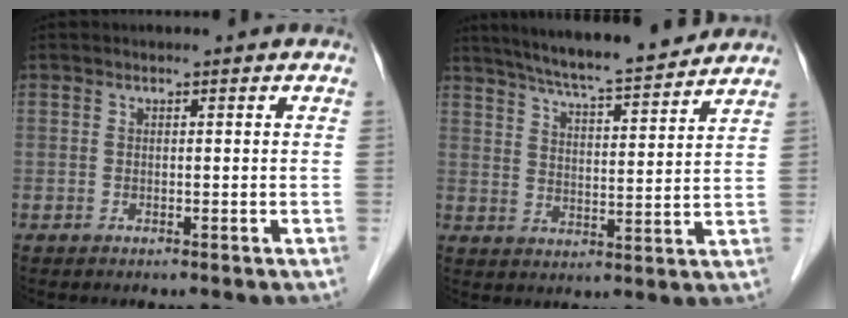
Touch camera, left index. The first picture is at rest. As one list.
[{"total": 14.8, "force": [13.3, 0.5, 6.4], "torque": [-0.106, 0.008, 0.198]}]